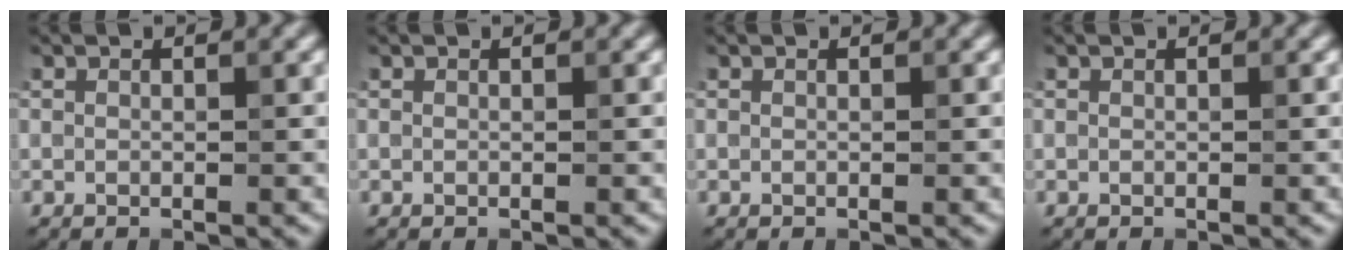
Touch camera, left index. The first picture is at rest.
{"total": 0.0}
{"total": 0.0}
{"total": 0.0}